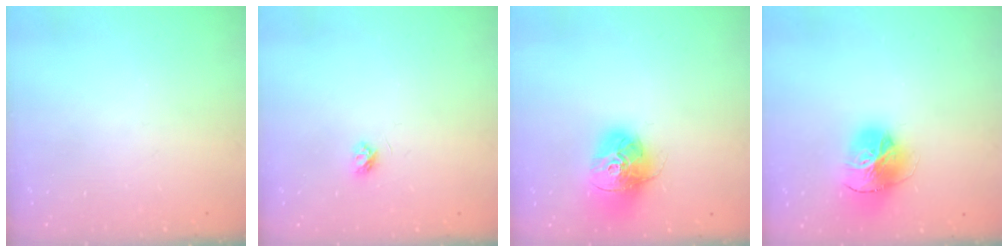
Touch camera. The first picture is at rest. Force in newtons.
{"total": 3.3, "press": 3.3, "slide": 0.3}
{"total": 15.3, "press": 15.2, "slide": 1.8}
{"total": 17.3, "press": 17.2, "slide": 1.8}